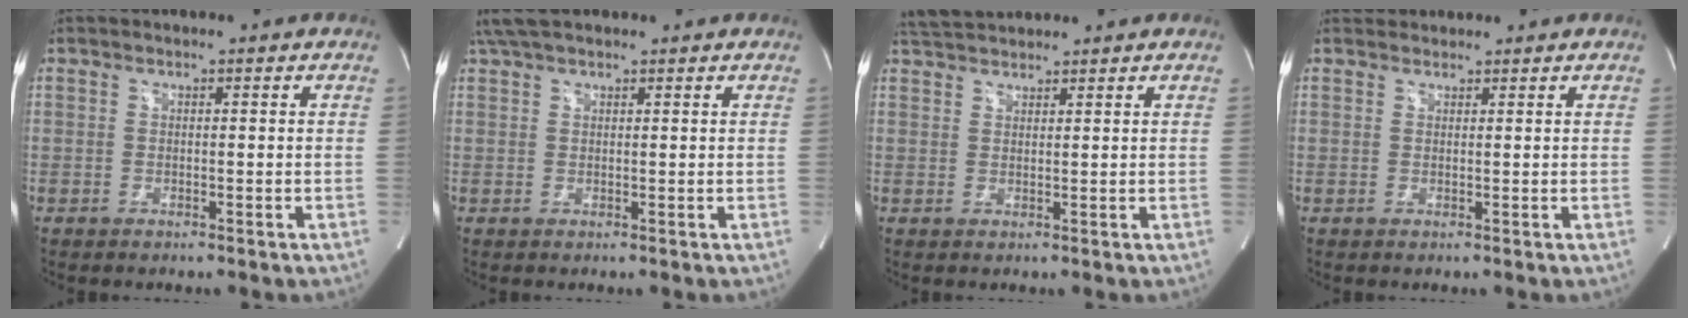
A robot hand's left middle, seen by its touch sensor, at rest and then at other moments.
{"total": 5.6, "force": [4.5, 1.6, 2.9], "torque": [-0.057, 0.036, 0.086]}
{"total": 4.0, "force": [3.9, 0.4, 0.8], "torque": [-0.024, 0.028, 0.076]}
{"total": 1.9, "force": [1.9, 0.6, -0.2], "torque": [-0.001, 0.022, 0.033]}